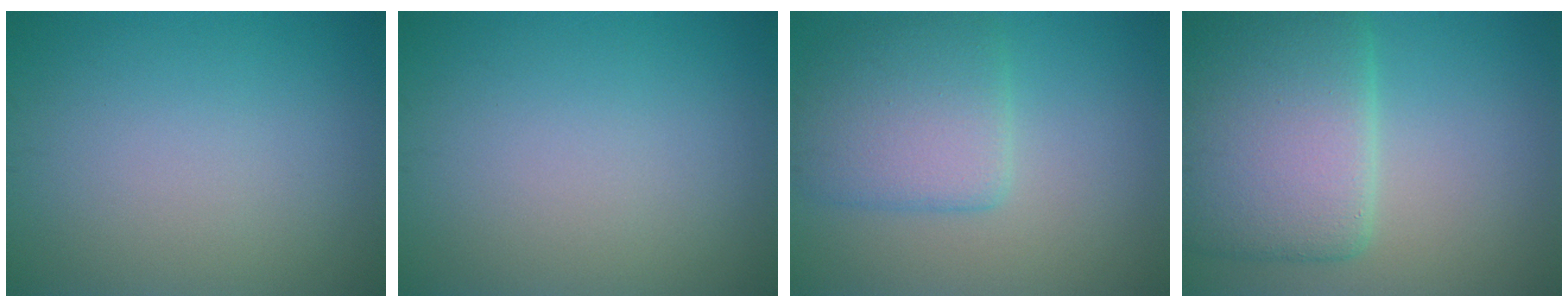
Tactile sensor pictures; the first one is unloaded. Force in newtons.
{"total": 0.0}
{"total": 5.3, "press": 5.3, "slide": 0.3}
{"total": 10.1, "press": 10.1, "slide": 0.5}